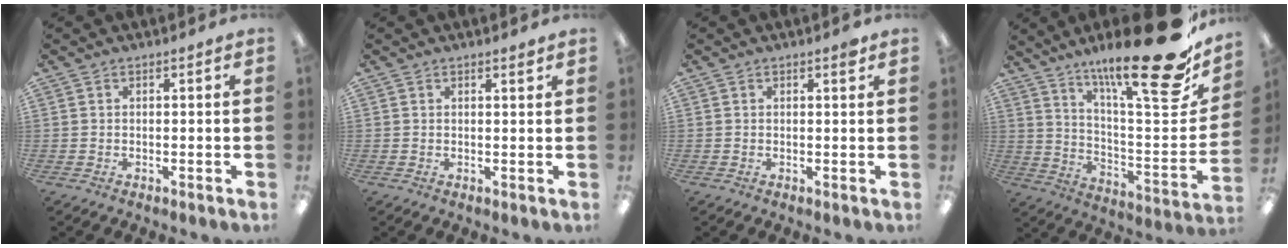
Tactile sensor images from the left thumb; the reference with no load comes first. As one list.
[{"total": 1.2, "force": [1.1, 0.1, 0.6], "torque": [-0.005, -0.005, 0.018]}, {"total": 1.4, "force": [1.0, 0.3, 0.9], "torque": [-0.004, -0.006, 0.014]}, {"total": 25.8, "force": [17.9, 6.0, 17.6], "torque": [-0.251, -0.126, 0.284]}]